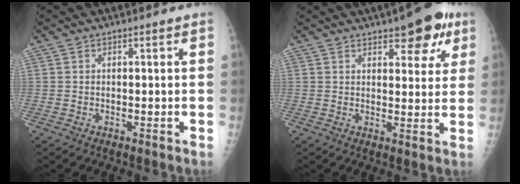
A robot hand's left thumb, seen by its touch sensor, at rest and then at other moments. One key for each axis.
{"total": 9.1, "fx": 5.1, "fy": 3.9, "fz": 6.4, "tx": -0.048, "ty": -0.019, "tz": 0.062}